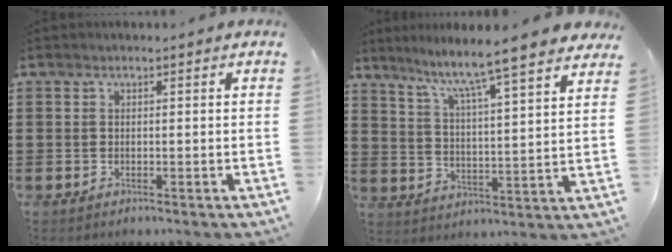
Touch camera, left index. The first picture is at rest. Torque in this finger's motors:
{"motor_torque": [1.09, -1.05, 0.81, 0.21]}